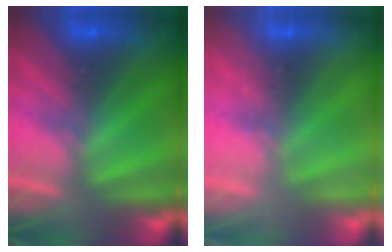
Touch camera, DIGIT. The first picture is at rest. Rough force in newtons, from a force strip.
{"total": 1.9}